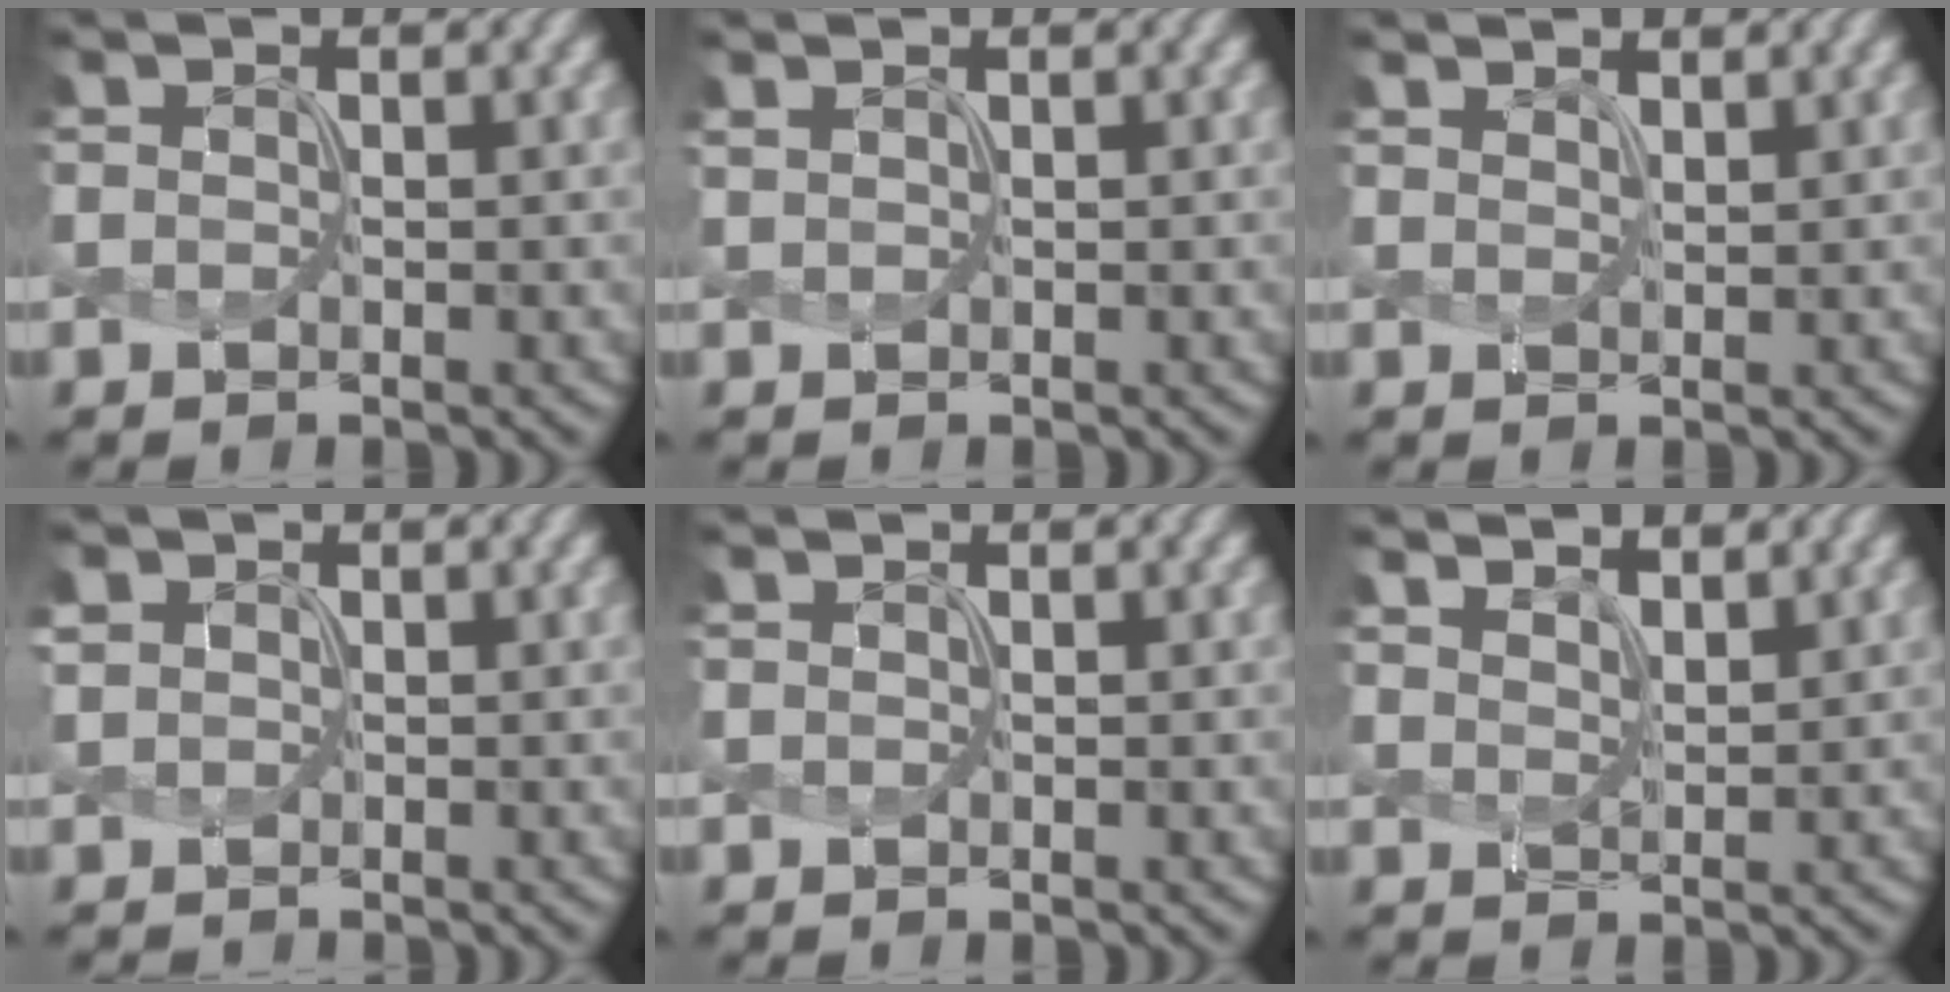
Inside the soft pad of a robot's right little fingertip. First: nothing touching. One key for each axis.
{"total": 0.7, "fx": 0.6, "fy": 0.1, "fz": 0.2, "tx": -0.005, "ty": -0.004, "tz": 0.008}
{"total": 2.1, "fx": 1.9, "fy": 0.5, "fz": 0.6, "tx": -0.004, "ty": 0.006, "tz": 0.023}
{"total": 0.9, "fx": 0.2, "fy": 0.8, "fz": 0.0, "tx": -0.007, "ty": 0.000, "tz": 0.006}
{"total": 0.0}
{"total": 4.4, "fx": 3.8, "fy": 1.3, "fz": 1.9, "tx": -0.025, "ty": 0.018, "tz": 0.042}